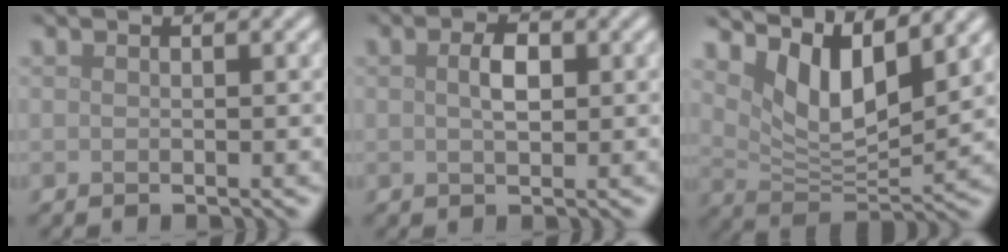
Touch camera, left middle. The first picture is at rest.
{"total": 2.2, "force": [0.4, 1.1, 1.8], "torque": [-0.038, 0.002, 0.005]}
{"total": 6.5, "force": [3.9, 2.3, 4.6], "torque": [-0.092, -0.012, 0.072]}